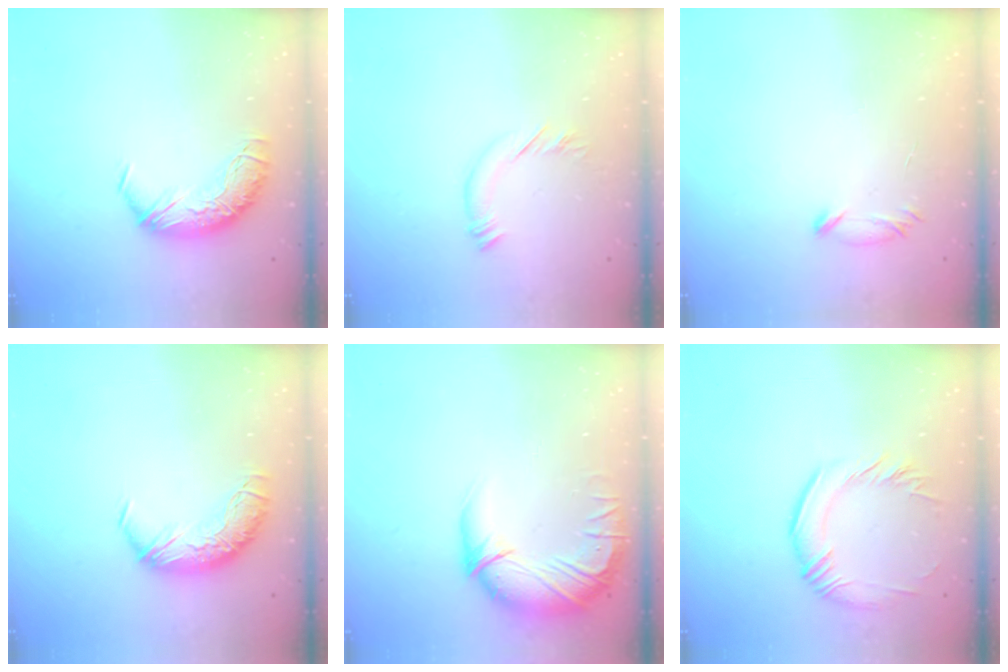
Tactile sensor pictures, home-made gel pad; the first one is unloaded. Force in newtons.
{"total": 5.0, "press": 4.9, "slide": 0.2}
{"total": 7.5, "press": 7.5, "slide": 0.5}
{"total": 0.0}
{"total": 2.9, "press": 0.1, "slide": 2.9}
{"total": 2.0, "press": 1.6, "slide": 1.2}